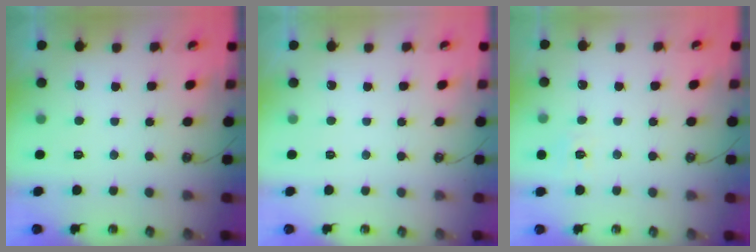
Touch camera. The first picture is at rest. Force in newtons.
{"total": 0.0}
{"total": 6.8, "press": 6.7, "slide": 0.7}